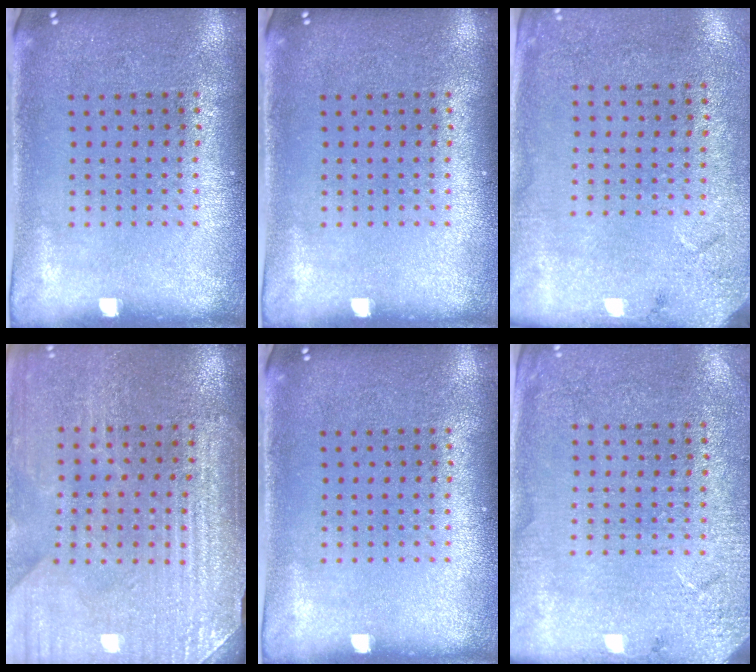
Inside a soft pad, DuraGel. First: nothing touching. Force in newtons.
{"total": 0.0}
{"total": 2.7, "press": 2.2, "slide": 1.6}
{"total": 3.4, "press": 3.4, "slide": 0.3}
{"total": 0.0}
{"total": 2.6, "press": 2.6, "slide": 0.4}